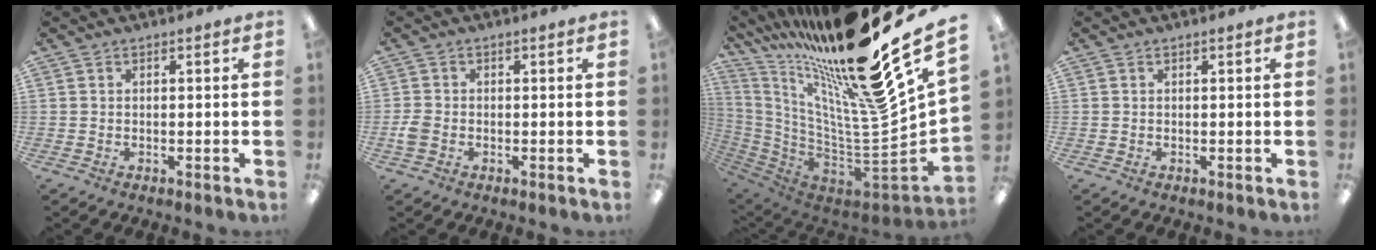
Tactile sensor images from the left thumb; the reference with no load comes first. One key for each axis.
{"total": 2.7, "fx": -0.7, "fy": 2.0, "fz": 1.7, "tx": -0.035, "ty": 0.004, "tz": -0.014}
{"total": 25.0, "fx": 19.1, "fy": 2.7, "fz": 15.8, "tx": -0.200, "ty": -0.196, "tz": 0.315}
{"total": 0.0}